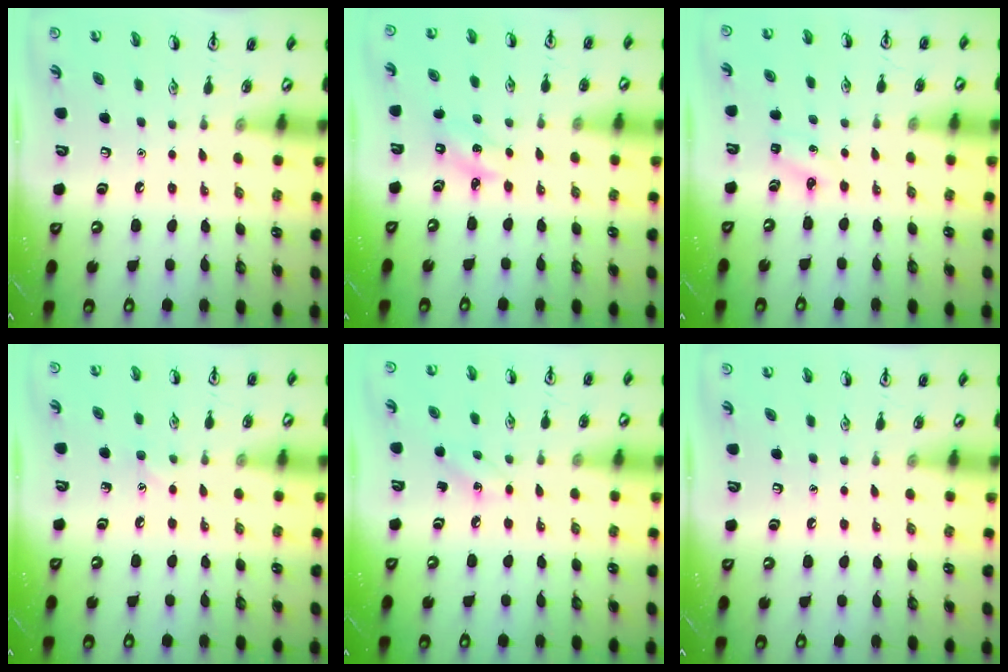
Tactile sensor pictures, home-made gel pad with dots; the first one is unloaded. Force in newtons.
{"total": 2.4, "press": 2.3, "slide": 0.5}
{"total": 2.5, "press": 2.4, "slide": 0.8}
{"total": 3.8, "press": 3.7, "slide": 1.0}
{"total": 5.9, "press": 5.7, "slide": 1.3}
{"total": 0.0}